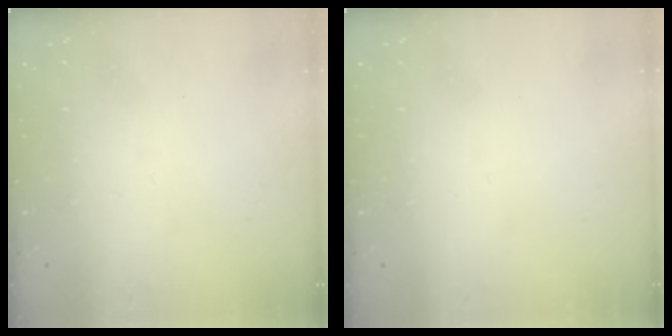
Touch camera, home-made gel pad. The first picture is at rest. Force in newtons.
{"total": 0.0}